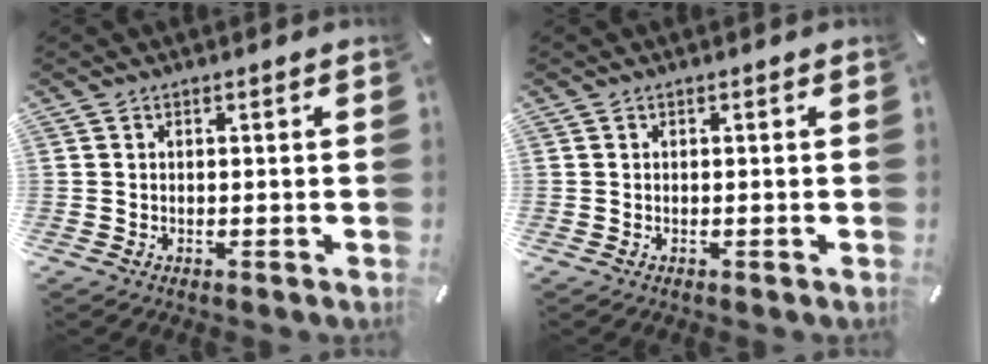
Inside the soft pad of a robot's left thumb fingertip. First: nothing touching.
{"total": 0.0}